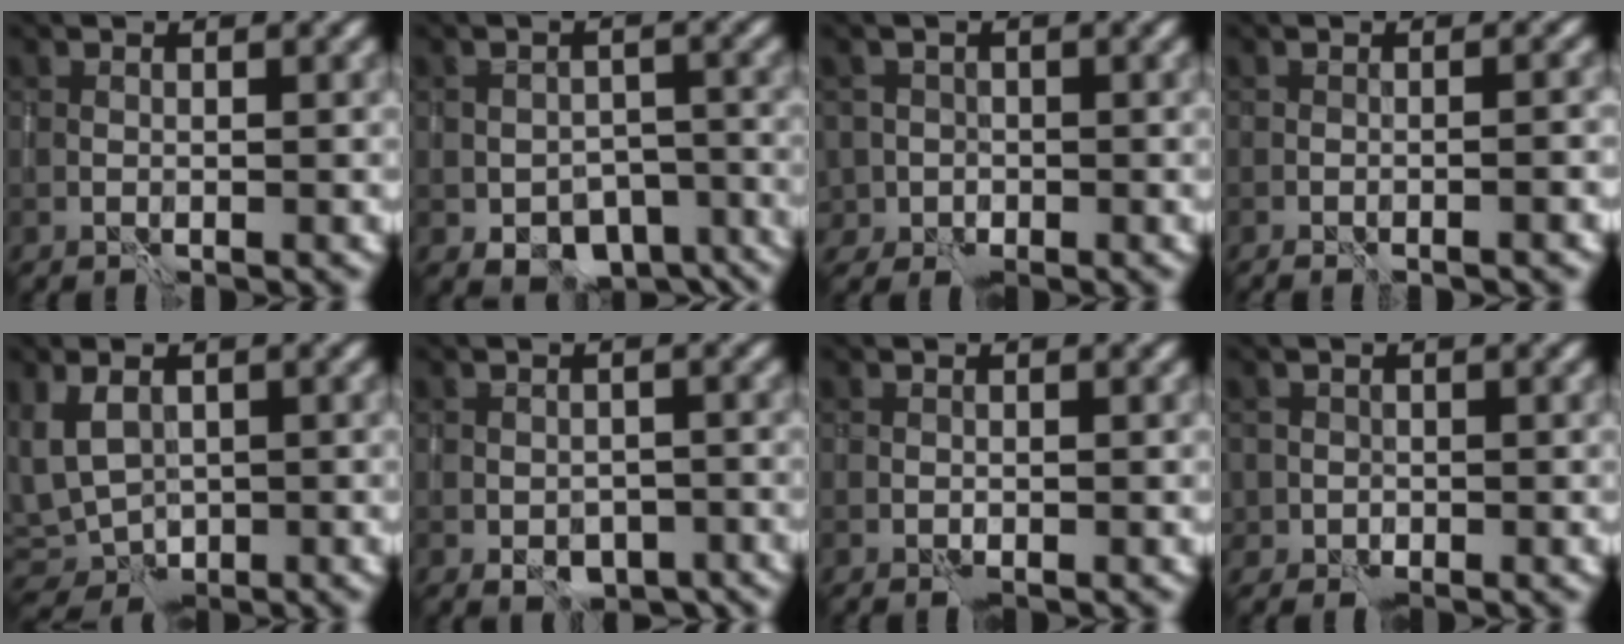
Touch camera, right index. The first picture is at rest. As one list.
[{"total": 7.0, "force": [-4.4, 4.5, 3.1], "torque": [-0.026, -0.014, -0.051]}, {"total": 3.7, "force": [-2.0, 3.1, 0.2], "torque": [0.027, -0.006, -0.041]}, {"total": 2.4, "force": [-1.5, 0.7, 1.7], "torque": [-0.005, 0.015, -0.024]}, {"total": 5.1, "force": [-0.1, 3.8, 3.4], "torque": [-0.067, -0.008, 0.005]}, {"total": 3.7, "force": [-1.9, 2.5, 1.9], "torque": [-0.028, -0.006, -0.021]}, {"total": 0.0}, {"total": 1.1, "force": [-0.3, 1.0, -0.2], "torque": [0.015, -0.001, -0.011]}]